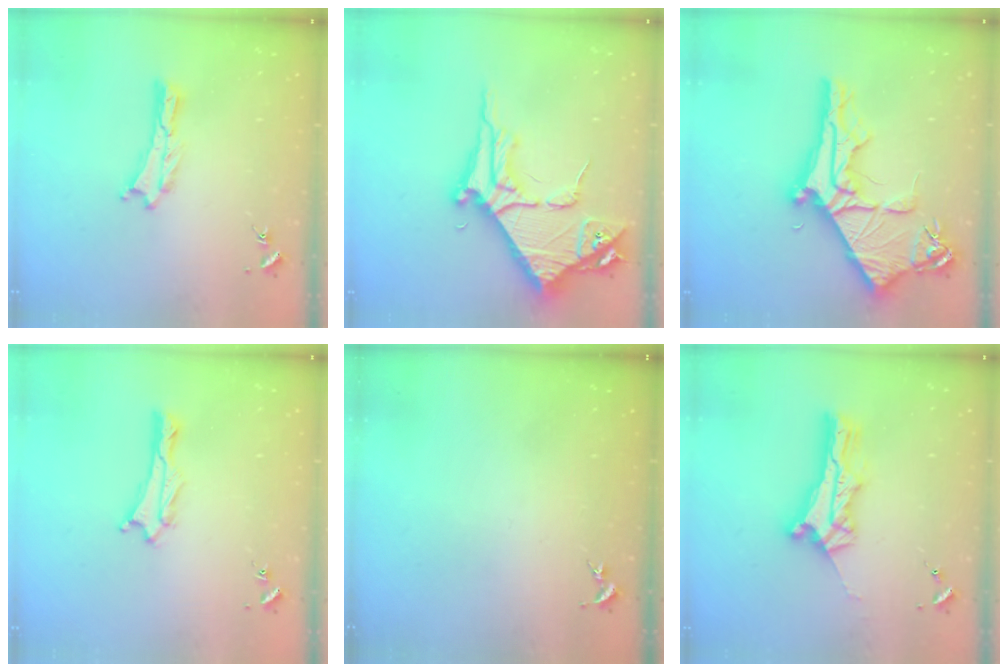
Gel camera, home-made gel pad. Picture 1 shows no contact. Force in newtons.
{"total": 8.4, "press": 8.4, "slide": 0.9}
{"total": 11.1, "press": 11.0, "slide": 1.3}
{"total": 1.9, "press": 1.9, "slide": 0.1}
{"total": 0.0}
{"total": 6.0, "press": 6.0, "slide": 0.4}